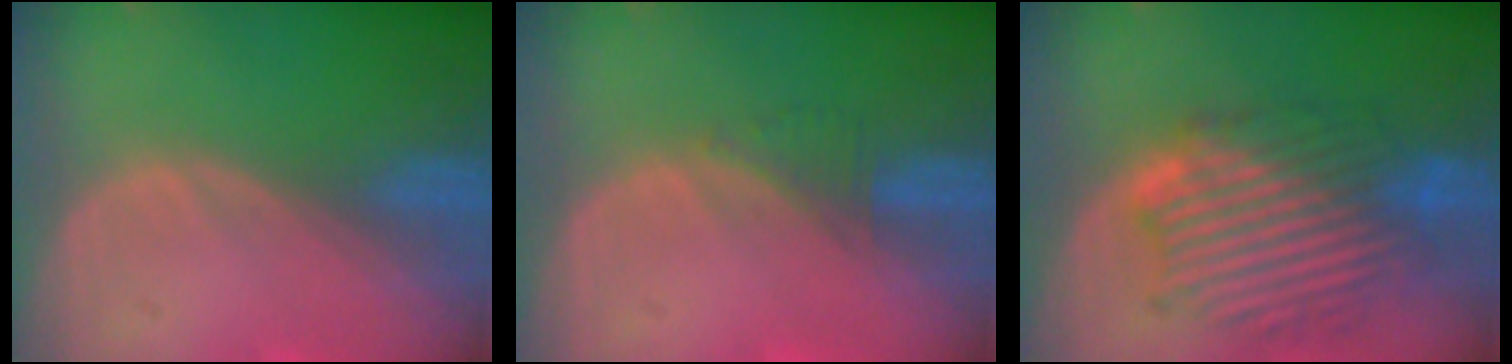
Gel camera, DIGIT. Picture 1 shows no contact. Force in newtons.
{"total": 1.7, "press": 1.6, "slide": 0.7}
{"total": 10.7, "press": 10.7, "slide": 0.5}